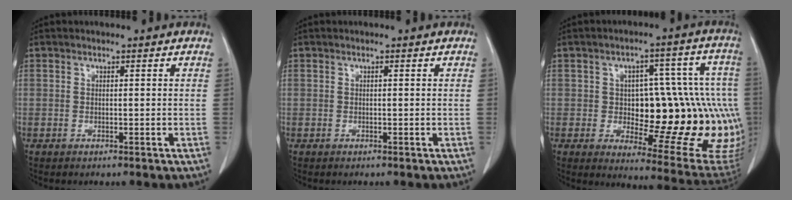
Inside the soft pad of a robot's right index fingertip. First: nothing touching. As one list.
[{"total": 0.0}, {"total": 24.0, "force": [-2.0, 8.3, 22.4], "torque": [-0.195, 0.035, 0.003]}]